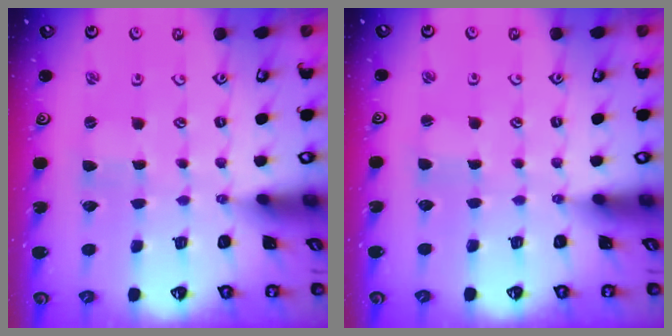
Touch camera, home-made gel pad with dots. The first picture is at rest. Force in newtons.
{"total": 1.3, "press": 1.2, "slide": 0.1}